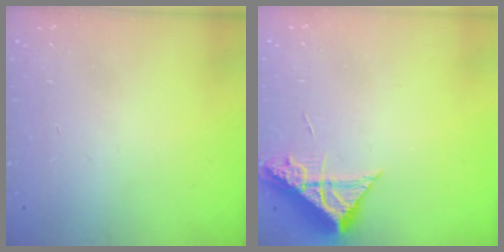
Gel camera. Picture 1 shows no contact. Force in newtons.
{"total": 8.4, "press": 8.4, "slide": 0.8}